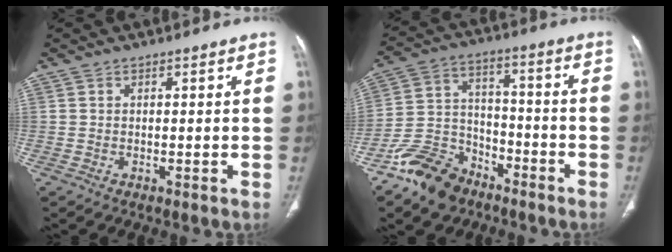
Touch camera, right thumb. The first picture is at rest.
{"total": 12.6, "force": [-8.9, 7.6, 4.6], "torque": [-0.070, 0.071, -0.167]}